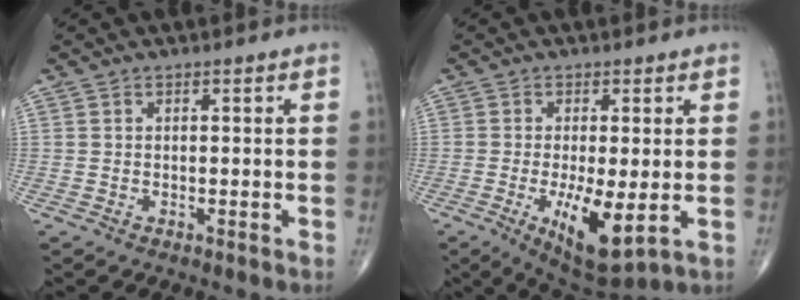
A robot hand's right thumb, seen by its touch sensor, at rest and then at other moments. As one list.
[{"total": 10.0, "force": [-2.2, 3.2, 9.2], "torque": [-0.156, -0.026, -0.028]}]